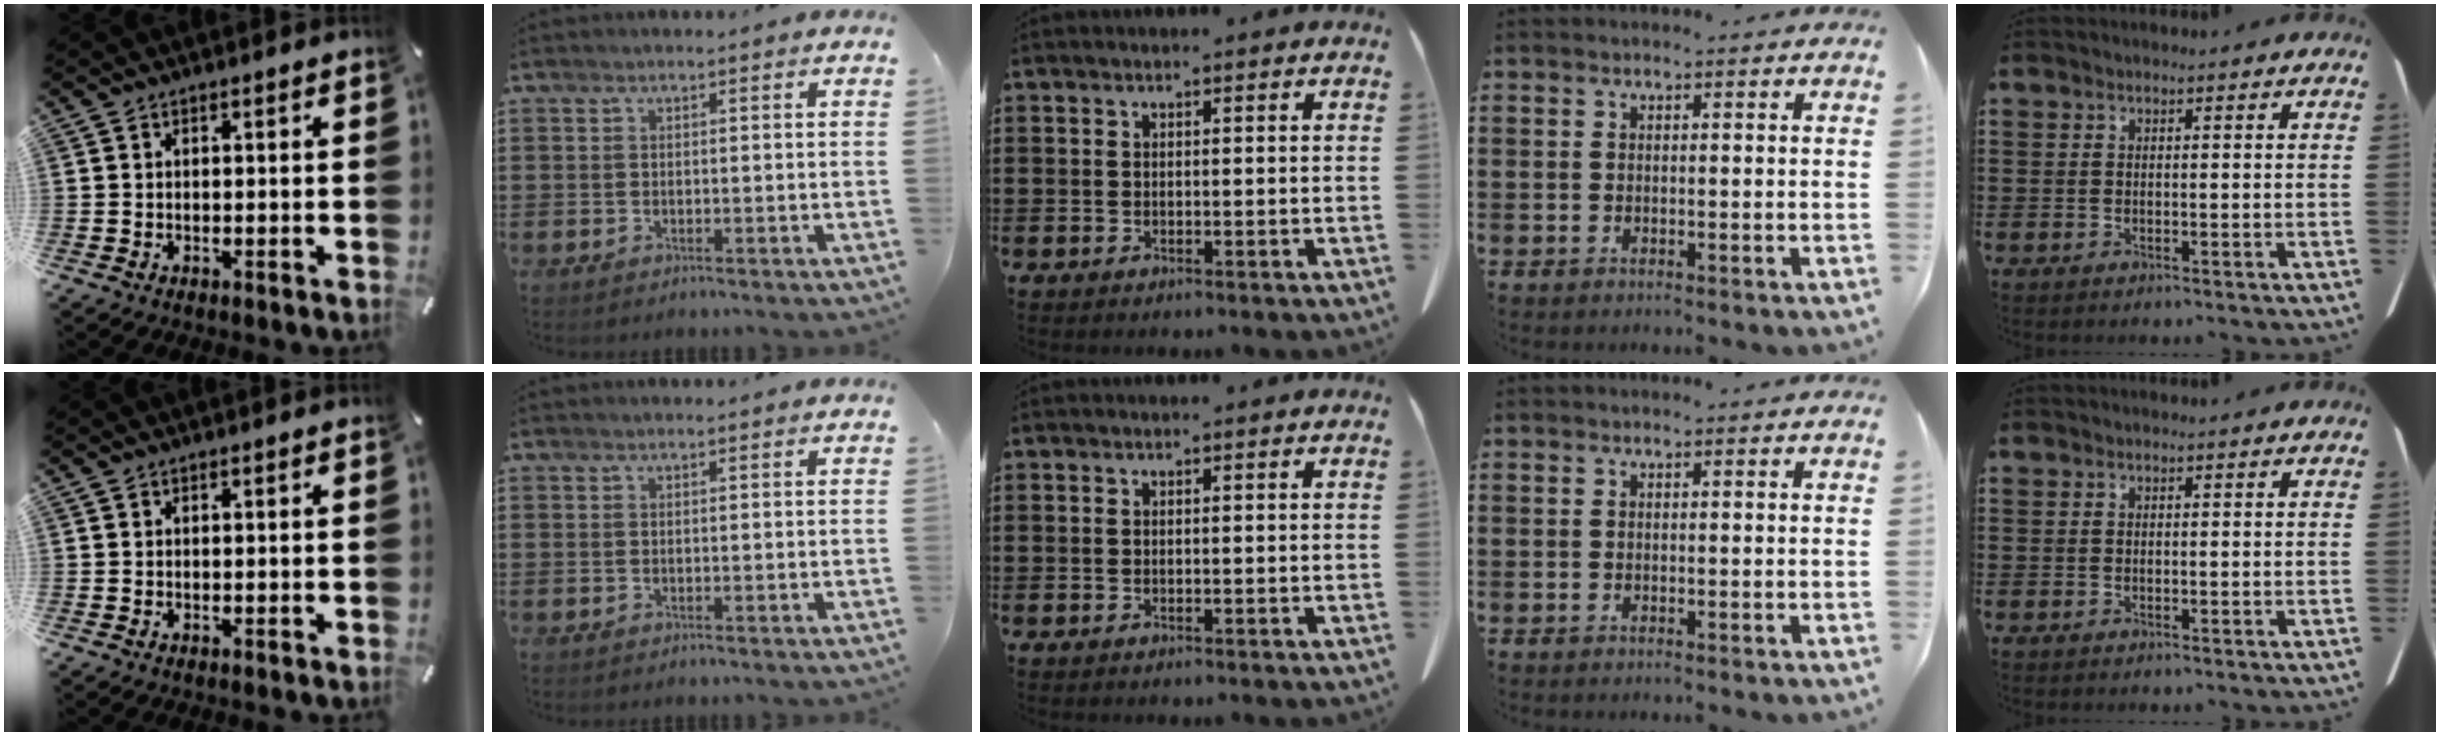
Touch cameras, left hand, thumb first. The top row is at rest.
{}